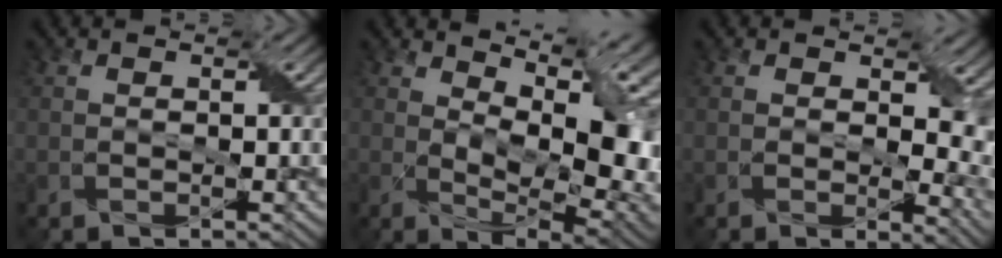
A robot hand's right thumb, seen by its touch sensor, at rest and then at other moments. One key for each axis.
{"total": 11.8, "fx": 4.0, "fy": 5.0, "fz": 10.0, "tx": -0.172, "ty": -0.003, "tz": 0.066}
{"total": 7.9, "fx": 1.5, "fy": 4.5, "fz": 6.3, "tx": -0.086, "ty": -0.017, "tz": 0.027}